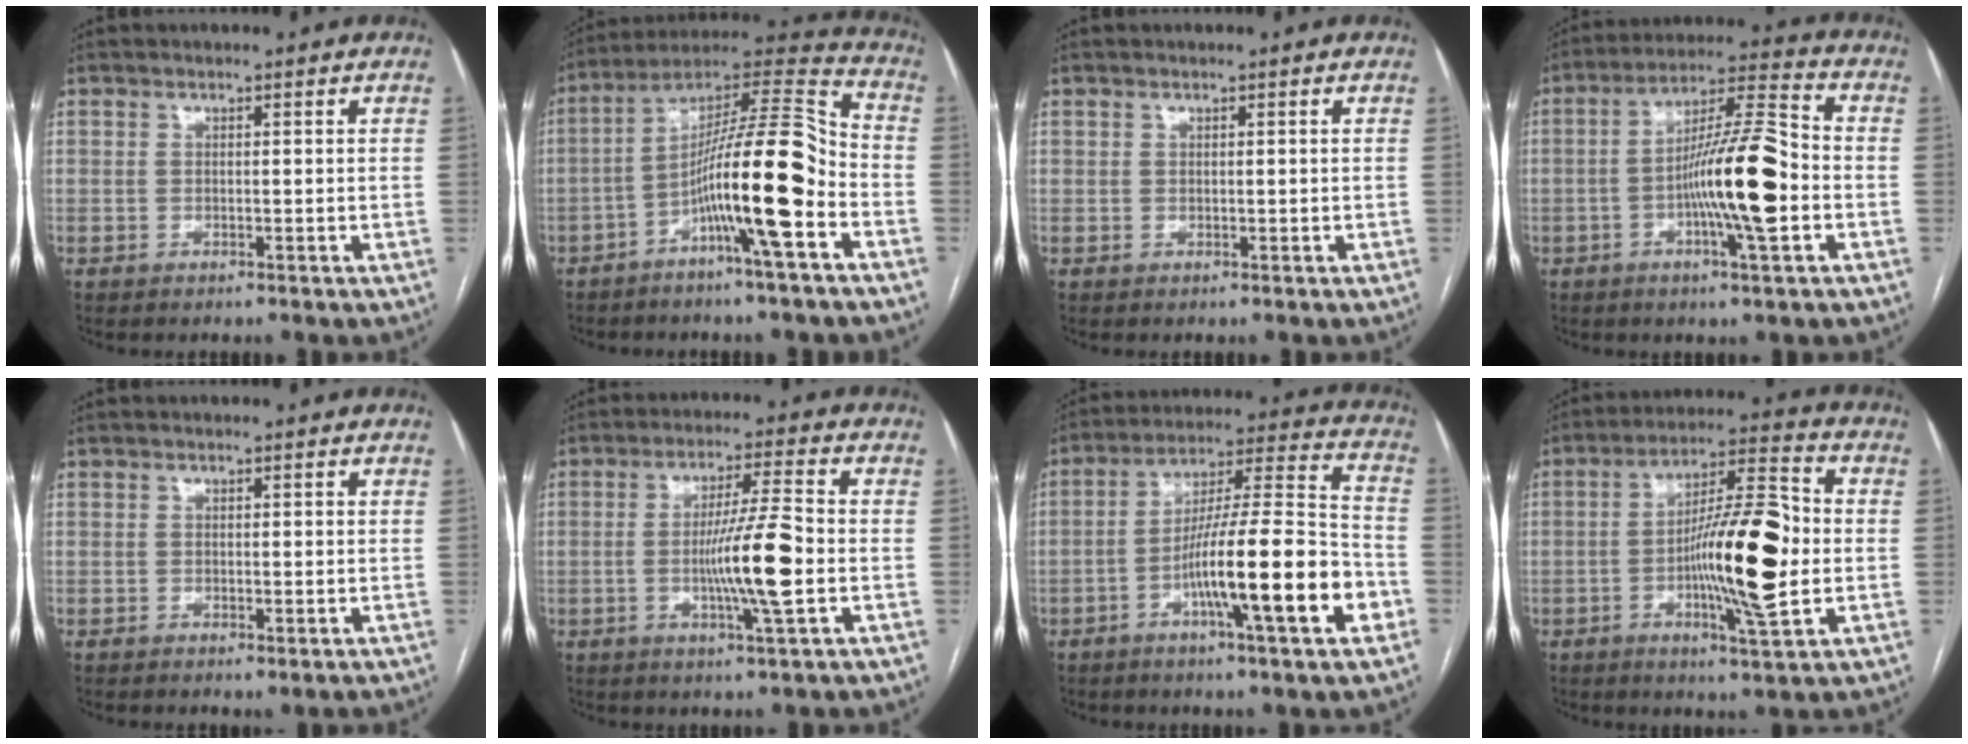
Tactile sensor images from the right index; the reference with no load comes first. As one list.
[{"total": 16.6, "force": [-5.8, 1.0, 15.6], "torque": [-0.266, 0.018, -0.099]}, {"total": 0.0}, {"total": 13.6, "force": [-2.9, 1.3, 13.2], "torque": [-0.229, 0.010, -0.054]}, {"total": 1.2, "force": [-0.3, 0.6, 0.9], "torque": [-0.015, -0.003, 0.001]}, {"total": 9.9, "force": [-1.9, -0.3, 9.7], "torque": [-0.173, -0.007, -0.036]}, {"total": 18.6, "force": [-6.6, 0.8, 17.4], "torque": [-0.279, 0.001, -0.106]}, {"total": 15.6, "force": [-2.0, 2.1, 15.4], "torque": [-0.256, 0.007, -0.035]}]